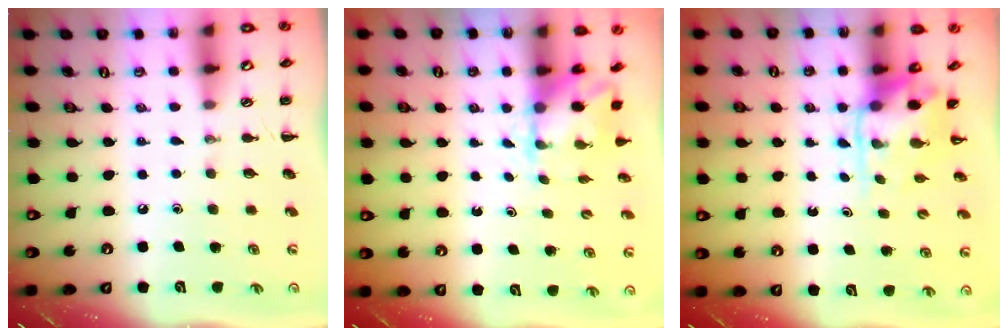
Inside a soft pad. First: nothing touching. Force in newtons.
{"total": 2.1, "press": 2.0, "slide": 0.7}
{"total": 3.5, "press": 3.4, "slide": 0.8}